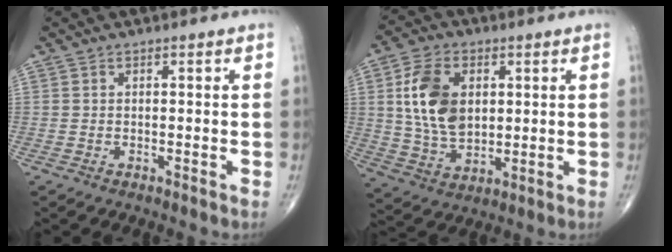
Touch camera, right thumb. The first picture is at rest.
{"total": 13.1, "force": [2.7, 8.5, 9.6], "torque": [-0.163, -0.009, 0.054]}